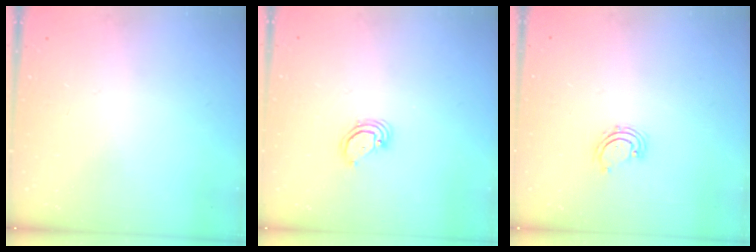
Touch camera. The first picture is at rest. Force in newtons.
{"total": 2.9, "press": 2.9, "slide": 0.2}
{"total": 2.9, "press": 2.9, "slide": 0.4}